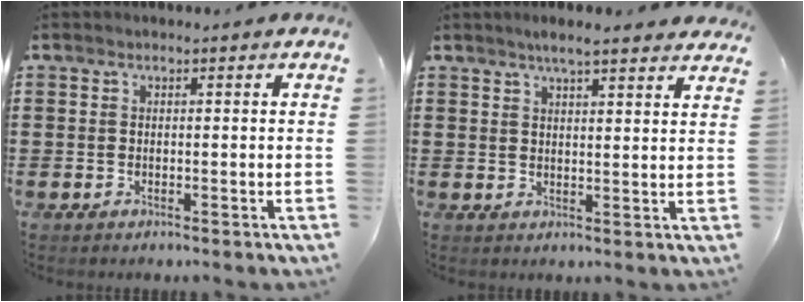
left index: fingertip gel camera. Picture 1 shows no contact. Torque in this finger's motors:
{"motor_torque": [1.61, -0.53, 0.46, 0.08]}